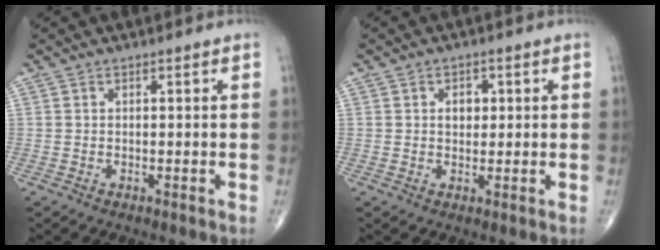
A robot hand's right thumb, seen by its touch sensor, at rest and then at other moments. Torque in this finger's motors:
{"motor_torque": [0.36, 0.54, 0.45, 0.26, 0.01]}